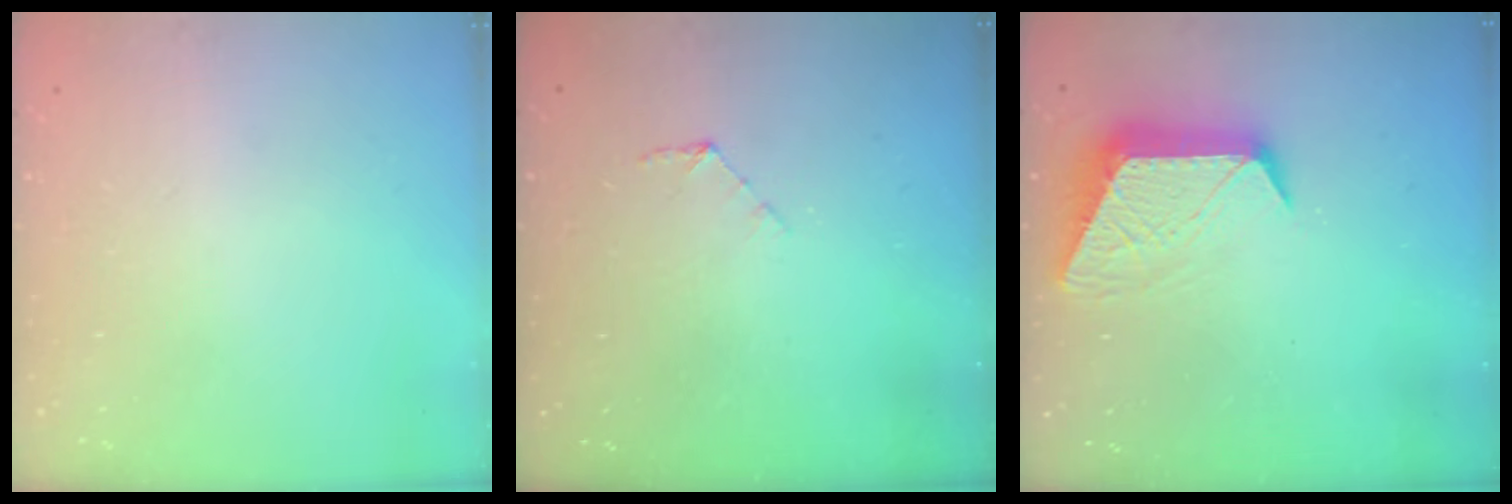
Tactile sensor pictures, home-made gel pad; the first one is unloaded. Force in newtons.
{"total": 4.4, "press": 4.4, "slide": 0.4}
{"total": 12.1, "press": 12.1, "slide": 0.7}